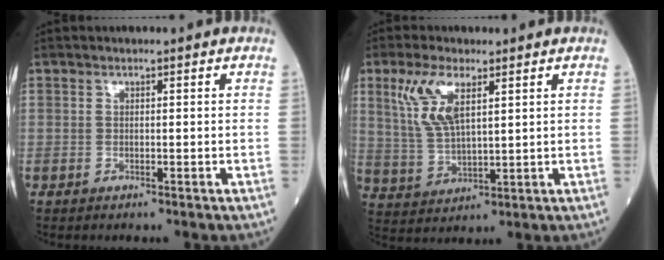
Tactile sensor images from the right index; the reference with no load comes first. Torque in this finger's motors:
{"motor_torque": [0.24, 0.17, 0.20, 0.11]}